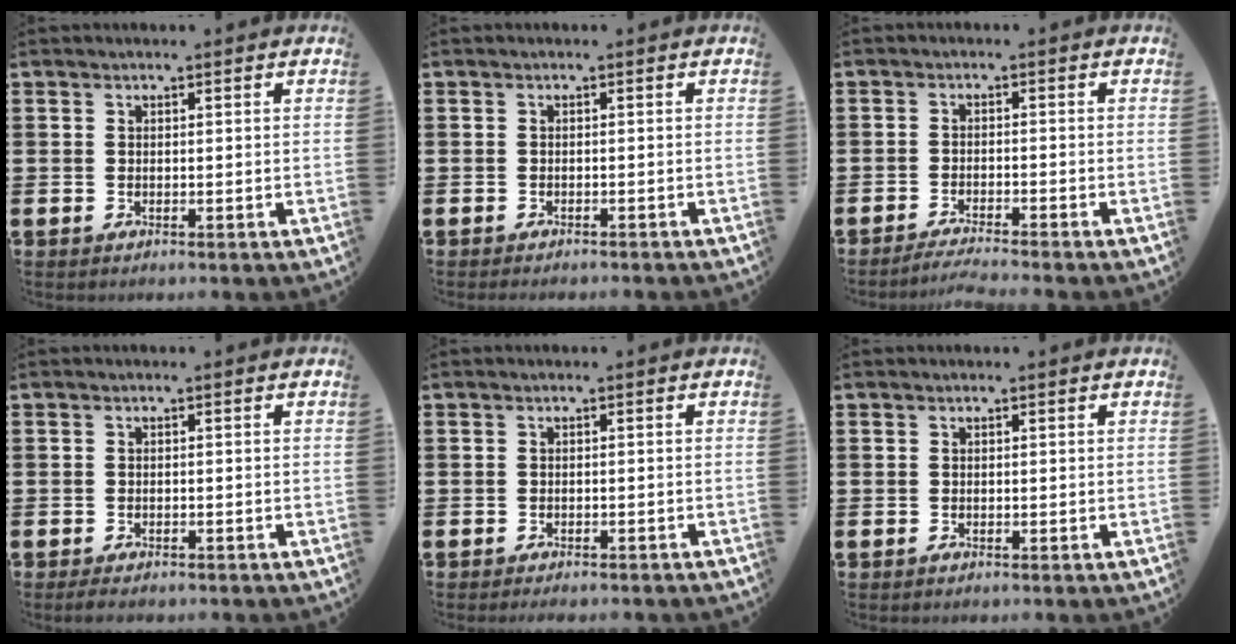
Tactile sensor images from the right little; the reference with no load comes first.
{"total": 0.6, "force": [-0.6, -0.1, 0.0], "torque": [0.001, -0.001, -0.013]}
{"total": 2.1, "force": [-2.0, -0.3, 0.6], "torque": [-0.010, 0.003, -0.039]}
{"total": 0.9, "force": [-0.7, 0.3, 0.6], "torque": [-0.013, -0.001, -0.014]}
{"total": 0.8, "force": [-0.8, 0.1, 0.1], "torque": [-0.004, -0.002, -0.016]}
{"total": 0.0}